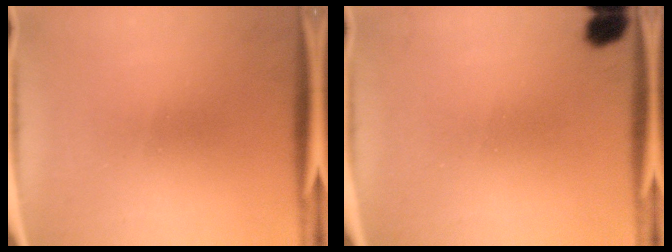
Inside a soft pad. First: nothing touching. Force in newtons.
{"total": 4.4}